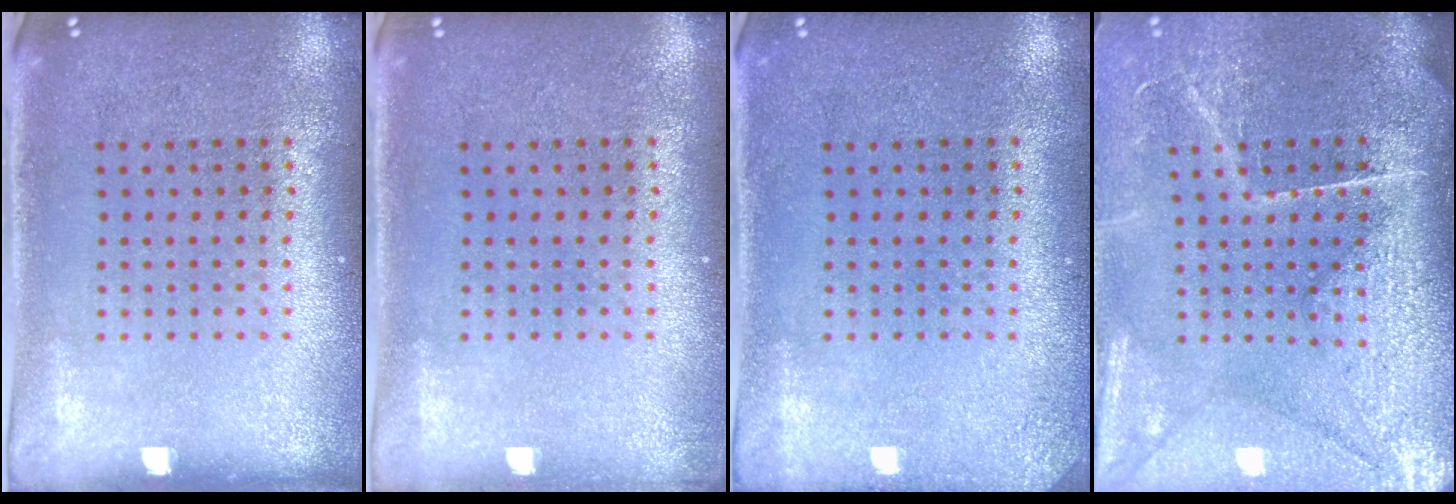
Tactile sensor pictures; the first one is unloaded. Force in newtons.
{"total": 0.8, "press": 0.7, "slide": 0.4}
{"total": 1.4, "press": 1.4, "slide": 0.1}
{"total": 4.5, "press": 4.0, "slide": 2.1}